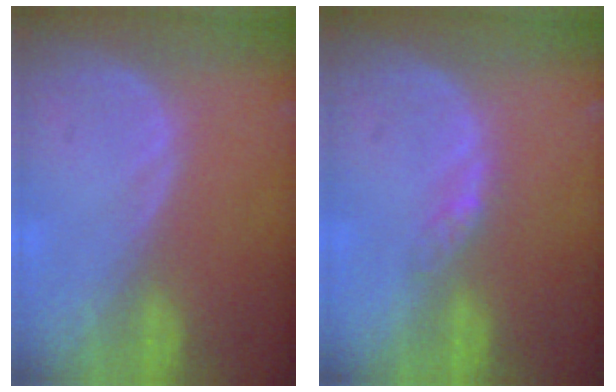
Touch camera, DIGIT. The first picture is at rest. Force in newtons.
{"total": 2.2, "press": 1.9, "slide": 1.2}